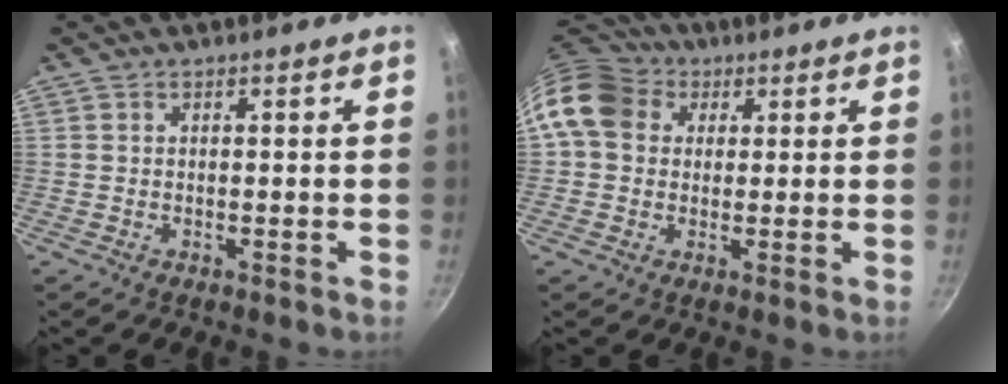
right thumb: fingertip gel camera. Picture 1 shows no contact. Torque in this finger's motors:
{"motor_torque": [-0.01, 0.47, 0.62, -0.54, 0.29]}